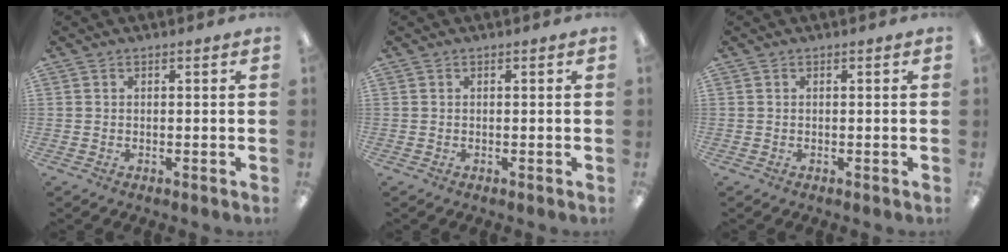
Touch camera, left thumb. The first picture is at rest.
{"total": 0.0}
{"total": 0.0}